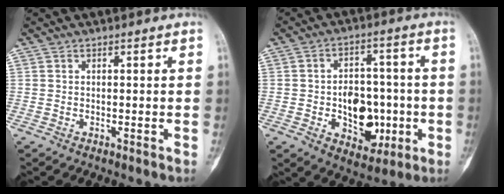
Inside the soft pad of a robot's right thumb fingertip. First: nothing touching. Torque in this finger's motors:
{"motor_torque": [0.78, 1.44, 0.62, -0.67, 0.03]}